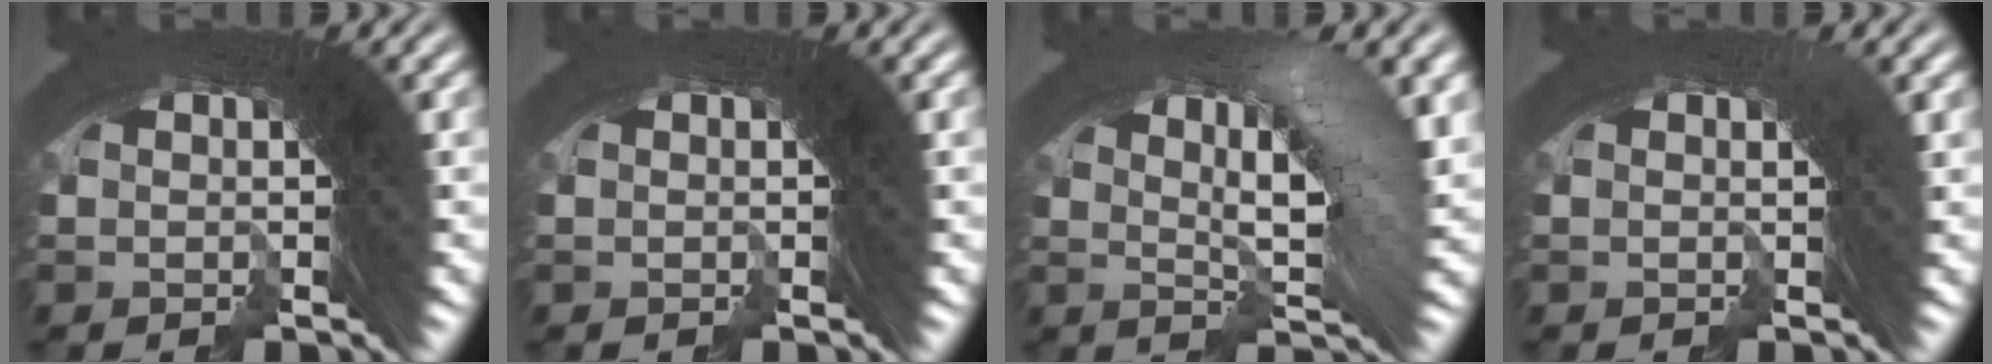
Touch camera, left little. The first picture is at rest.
{"total": 0.0}
{"total": 7.4, "force": [0.9, 3.0, 6.7], "torque": [-0.086, 0.011, 0.002]}
{"total": 0.6, "force": [0.2, 0.0, 0.6], "torque": [-0.011, 0.001, 0.002]}